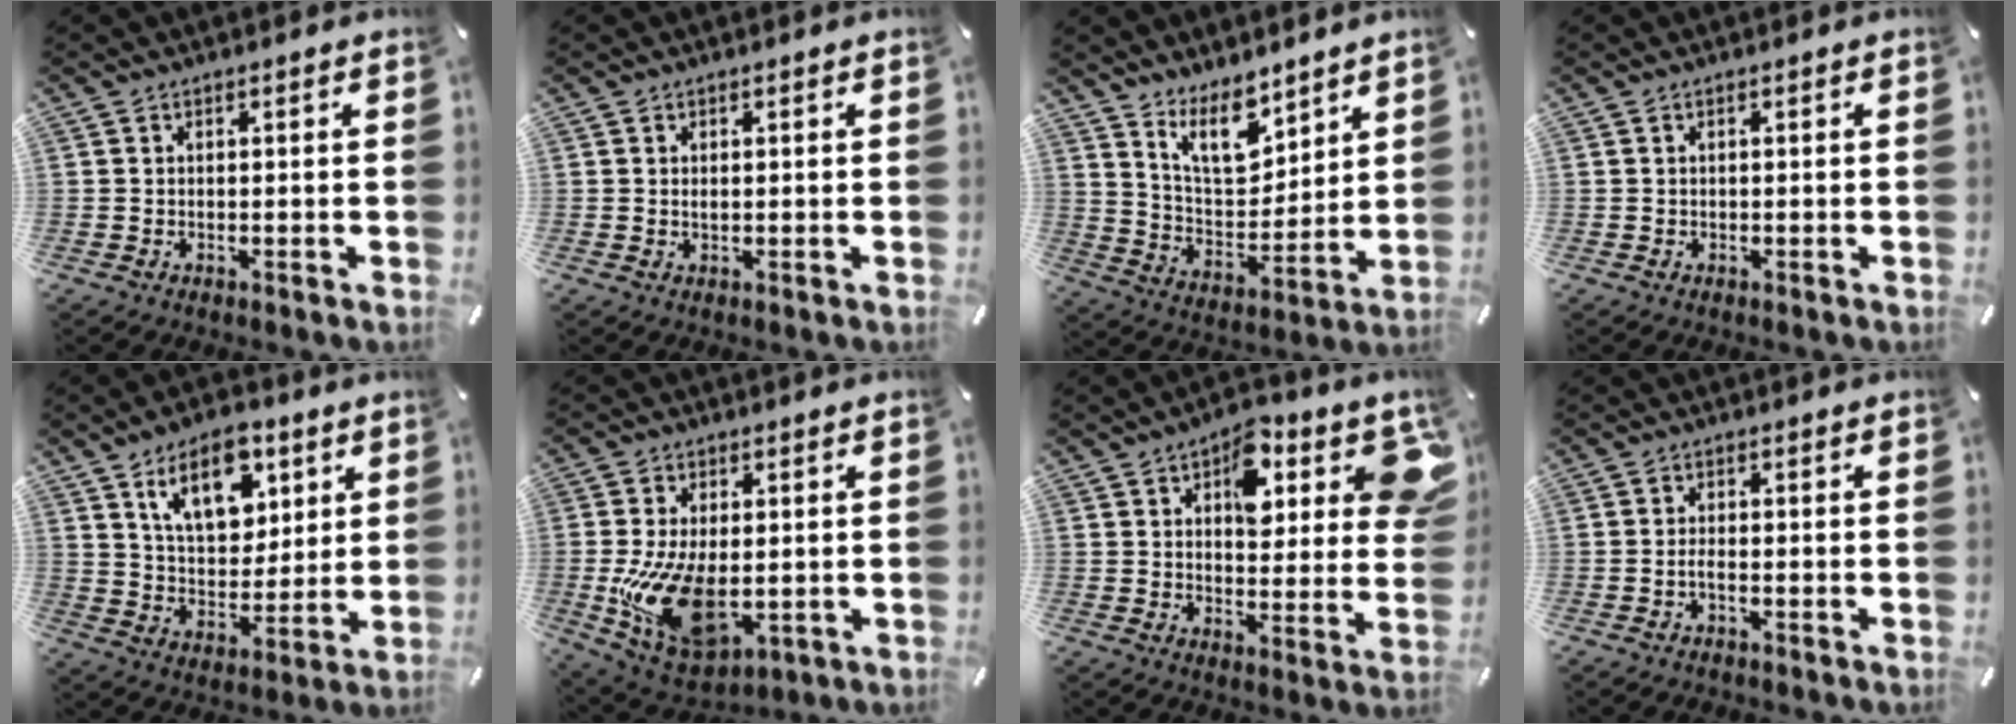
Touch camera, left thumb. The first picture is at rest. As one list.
[{"total": 0.7, "force": [0.1, 0.3, 0.6], "torque": [-0.013, 0.000, 0.002]}, {"total": 12.5, "force": [9.3, 5.9, 5.9], "torque": [-0.105, -0.056, 0.172]}, {"total": 0.0}, {"total": 13.9, "force": [7.8, 8.2, 8.1], "torque": [-0.128, -0.023, 0.137]}, {"total": 16.3, "force": [-2.0, 9.5, 13.1], "torque": [-0.273, -0.015, -0.023]}, {"total": 15.0, "force": [7.1, 7.9, 10.6], "torque": [-0.117, -0.037, 0.114]}, {"total": 1.8, "force": [-1.0, 0.4, 1.4], "torque": [-0.033, -0.001, -0.020]}]